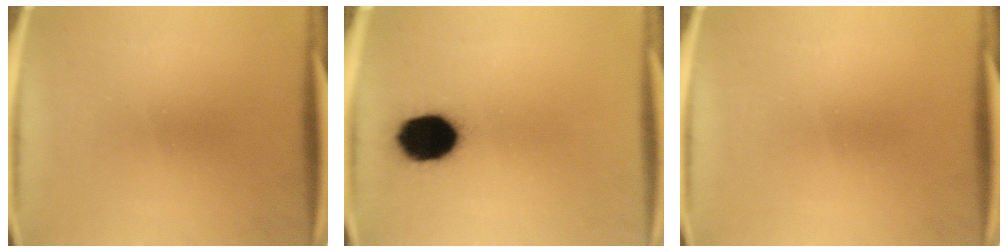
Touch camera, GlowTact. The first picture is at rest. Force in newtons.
{"total": 12.3}
{"total": 0.0}